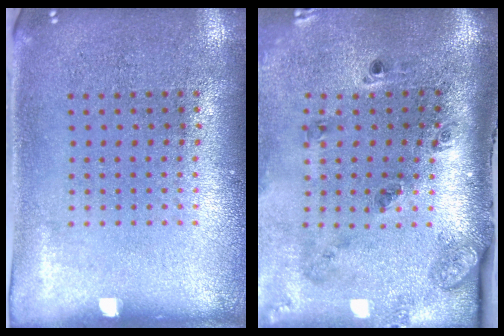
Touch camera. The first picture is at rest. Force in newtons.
{"total": 2.0, "press": 1.6, "slide": 1.3}